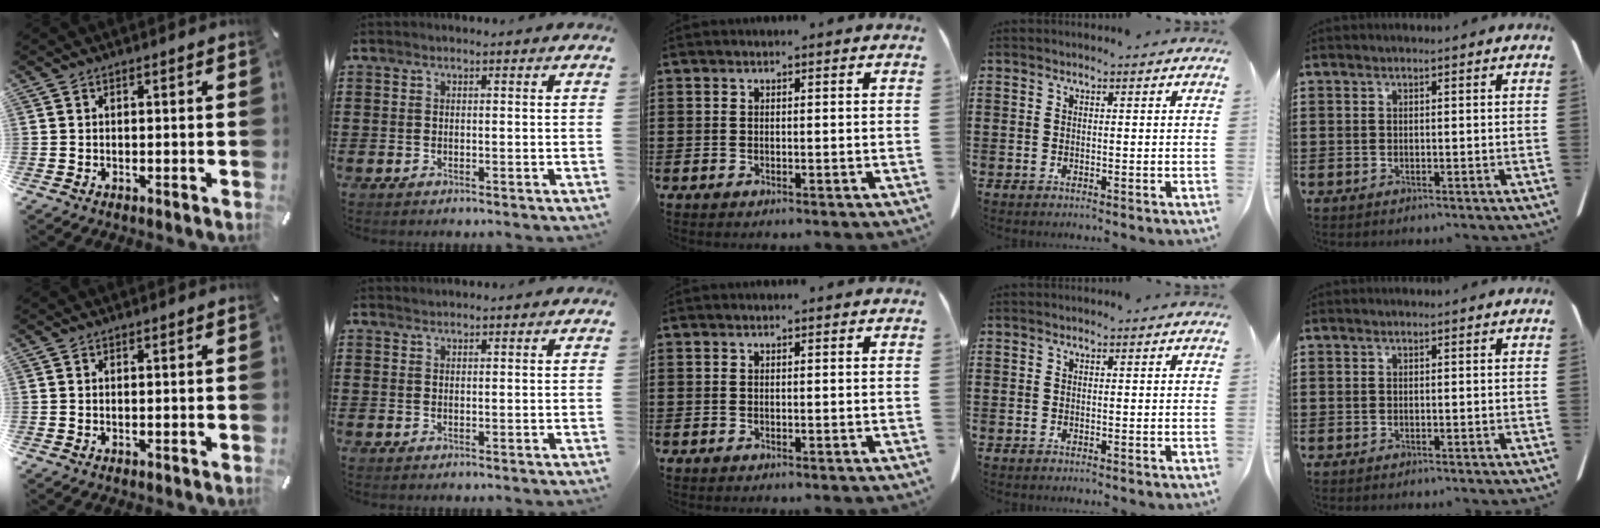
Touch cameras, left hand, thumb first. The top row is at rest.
{"index": {"total": 0.8, "force": [0.8, 0.1, 0.0], "torque": [-0.002, 0.000, 0.017]}}